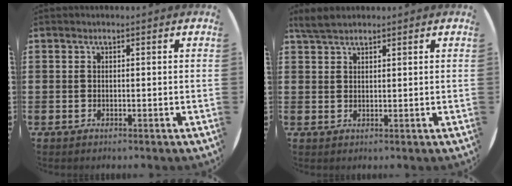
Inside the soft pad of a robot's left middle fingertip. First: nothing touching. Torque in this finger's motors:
{"motor_torque": [0.42, -0.35, 0.03, 0.00]}